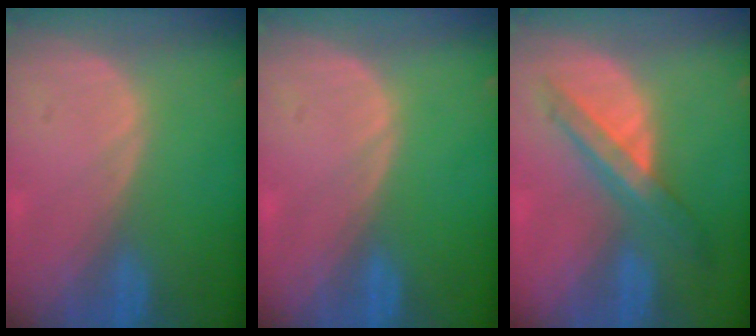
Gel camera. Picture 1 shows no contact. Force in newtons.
{"total": 0.0}
{"total": 7.2, "press": 6.1, "slide": 3.8}